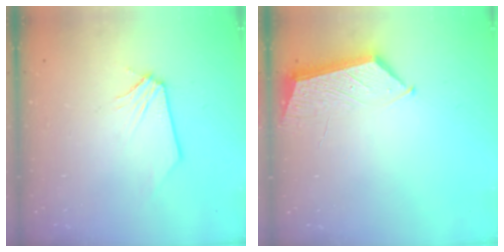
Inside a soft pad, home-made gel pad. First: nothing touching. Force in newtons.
{"total": 6.4, "press": 6.4, "slide": 0.4}